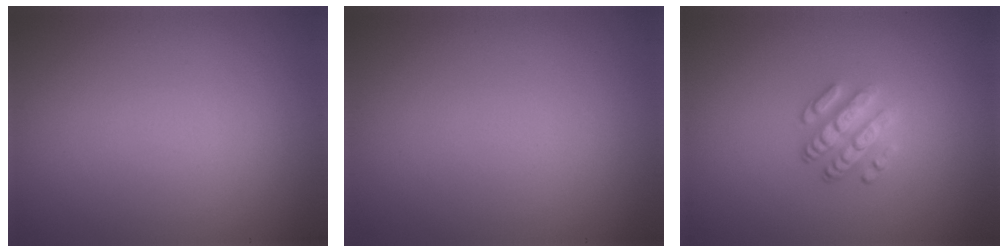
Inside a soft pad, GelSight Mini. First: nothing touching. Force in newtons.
{"total": 0.0}
{"total": 3.4, "press": 2.5, "slide": 2.2}